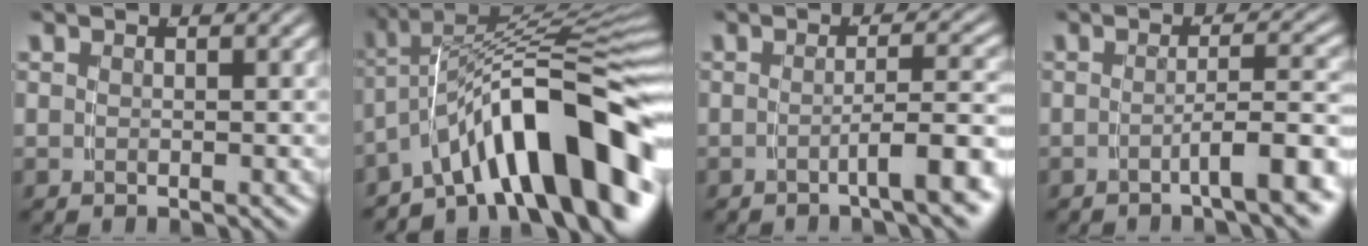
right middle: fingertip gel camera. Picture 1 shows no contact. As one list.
[{"total": 14.0, "force": [-5.4, 7.1, 10.7], "torque": [-0.163, -0.012, -0.075]}, {"total": 3.9, "force": [-2.2, 0.0, 3.2], "torque": [-0.037, 0.005, -0.036]}, {"total": 4.2, "force": [-2.6, 0.1, 3.3], "torque": [-0.042, 0.002, -0.040]}]